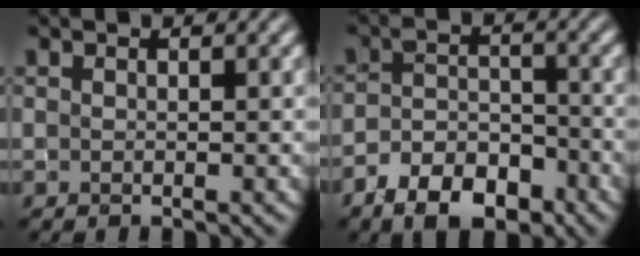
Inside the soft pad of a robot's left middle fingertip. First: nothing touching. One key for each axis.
{"total": 5.6, "fx": -4.1, "fy": 2.9, "fz": 2.6, "tx": -0.042, "ty": 0.002, "tz": -0.074}